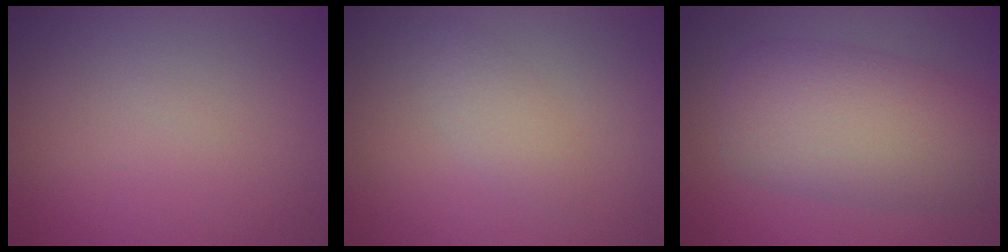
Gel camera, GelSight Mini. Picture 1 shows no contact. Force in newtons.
{"total": 1.8, "press": 1.8, "slide": 0.0}
{"total": 7.8, "press": 7.8, "slide": 0.2}